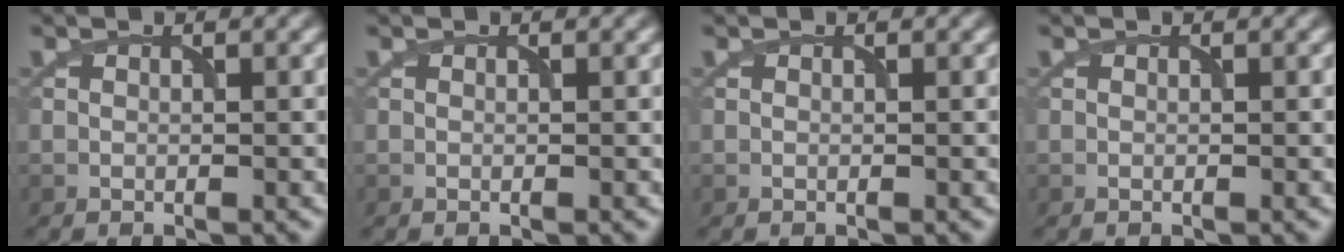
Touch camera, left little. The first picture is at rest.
{"total": 0.0}
{"total": 0.0}
{"total": 0.0}